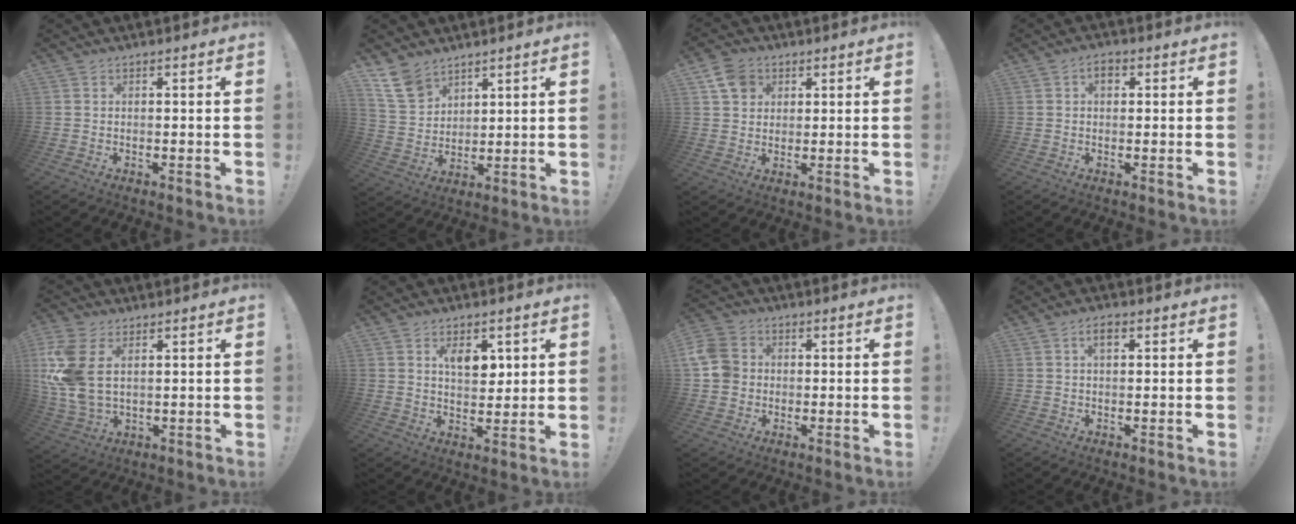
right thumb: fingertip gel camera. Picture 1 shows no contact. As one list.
[{"total": 11.8, "force": [8.0, 7.5, 4.3], "torque": [-0.083, -0.039, 0.162]}, {"total": 7.6, "force": [3.6, 6.1, 3.0], "torque": [-0.043, -0.012, 0.072]}, {"total": 3.4, "force": [0.9, 2.2, 2.4], "torque": [-0.034, 0.003, 0.014]}, {"total": 13.8, "force": [3.6, 8.3, 10.5], "torque": [-0.228, -0.014, 0.071]}, {"total": 7.1, "force": [3.2, 4.0, 4.8], "torque": [-0.069, -0.011, 0.054]}, {"total": 9.5, "force": [0.4, 8.5, 4.1], "torque": [-0.075, 0.011, 0.013]}, {"total": 2.9, "force": [1.2, 1.4, 2.3], "torque": [-0.035, 0.001, 0.016]}]